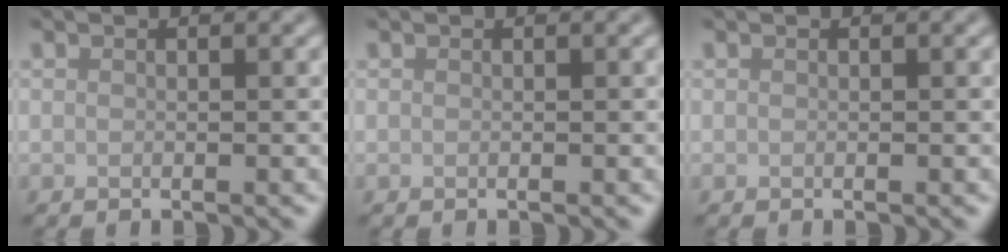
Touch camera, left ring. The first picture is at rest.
{"total": 0.0}
{"total": 0.0}